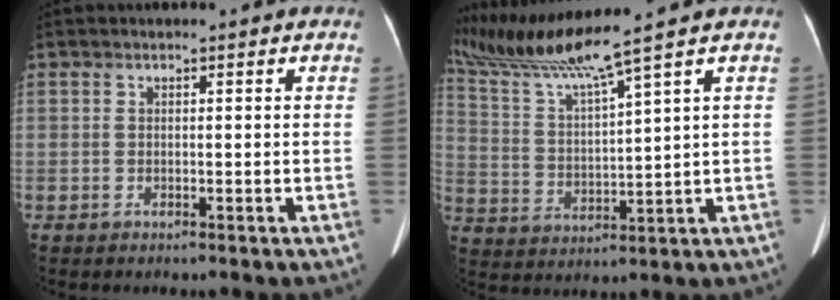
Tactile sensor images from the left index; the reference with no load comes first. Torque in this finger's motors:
{"motor_torque": [-0.34, -0.48, -0.01, 0.02]}